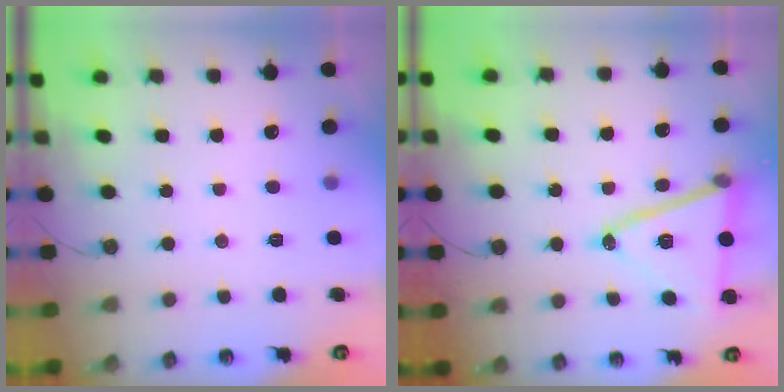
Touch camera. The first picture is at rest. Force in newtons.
{"total": 16.1, "press": 15.6, "slide": 3.9}